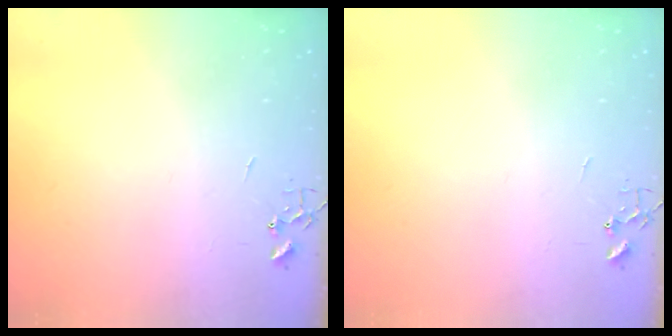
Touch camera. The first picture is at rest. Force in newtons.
{"total": 0.0}